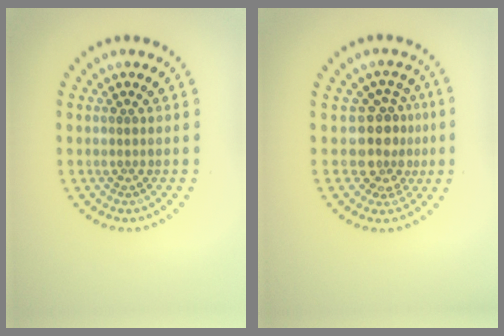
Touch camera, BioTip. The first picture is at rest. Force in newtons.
{"total": 3.6, "press": 2.8, "slide": 2.2}